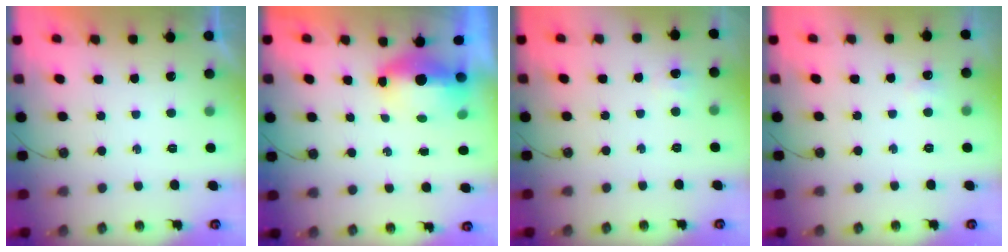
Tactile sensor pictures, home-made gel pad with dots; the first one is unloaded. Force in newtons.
{"total": 6.0, "press": 5.9, "slide": 1.3}
{"total": 4.4, "press": 4.3, "slide": 0.9}
{"total": 2.8, "press": 2.7, "slide": 0.6}